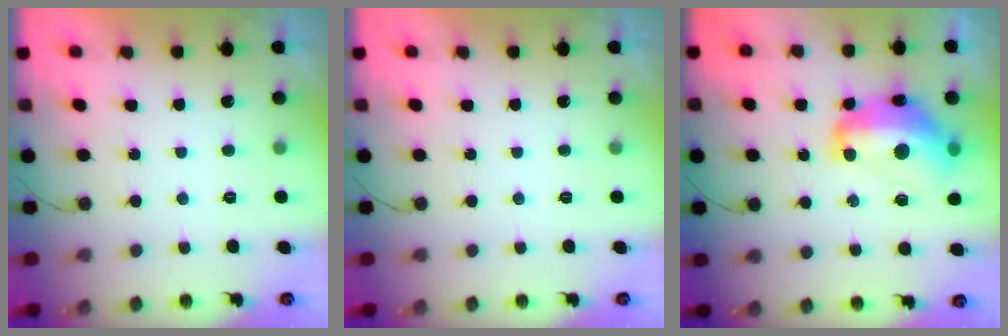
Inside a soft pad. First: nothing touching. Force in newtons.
{"total": 0.0}
{"total": 16.4, "press": 16.3, "slide": 1.9}